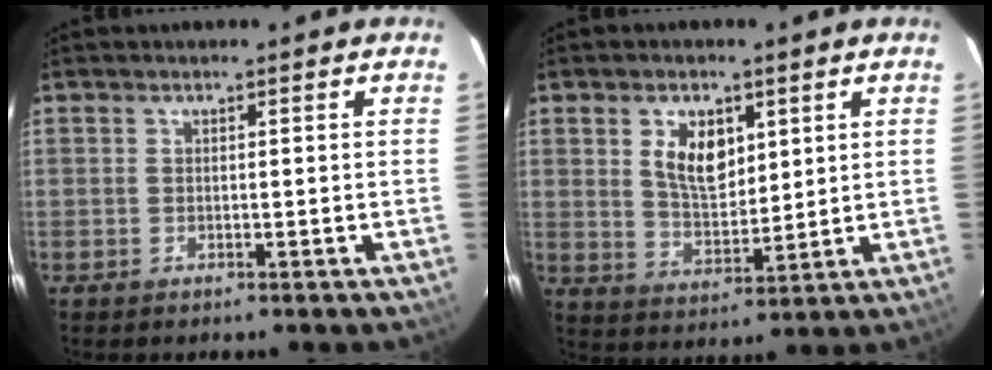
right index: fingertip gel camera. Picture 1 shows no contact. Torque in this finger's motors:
{"motor_torque": [0.38, 0.27, 0.21, 0.08]}